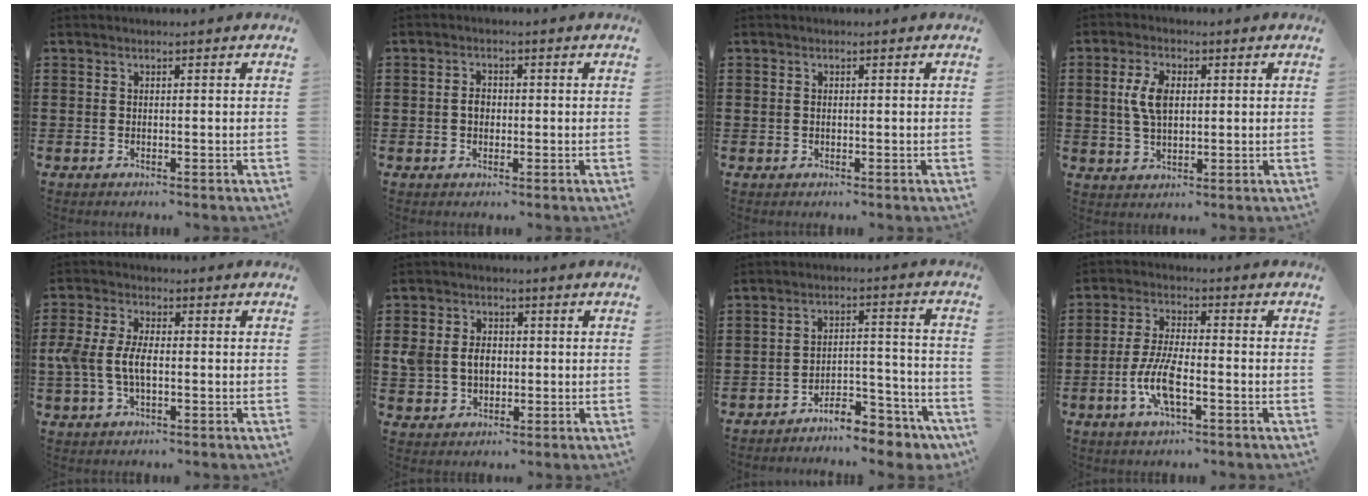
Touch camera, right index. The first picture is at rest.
{"total": 2.1, "force": [-0.2, 1.5, 1.5], "torque": [-0.029, 0.007, -0.005]}
{"total": 0.6, "force": [0.1, 0.5, 0.3], "torque": [-0.008, 0.003, 0.002]}
{"total": 5.8, "force": [0.9, 3.1, 4.8], "torque": [-0.108, 0.010, 0.013]}
{"total": 5.8, "force": [-0.8, 3.1, 4.8], "torque": [-0.130, -0.008, -0.027]}
{"total": 5.3, "force": [0.2, 4.3, 3.1], "torque": [-0.075, 0.007, -0.005]}
{"total": 6.7, "force": [-6.3, 1.4, 1.8], "torque": [-0.023, 0.022, -0.122]}
{"total": 8.1, "force": [-2.6, 2.7, 7.2], "torque": [-0.165, -0.013, -0.055]}